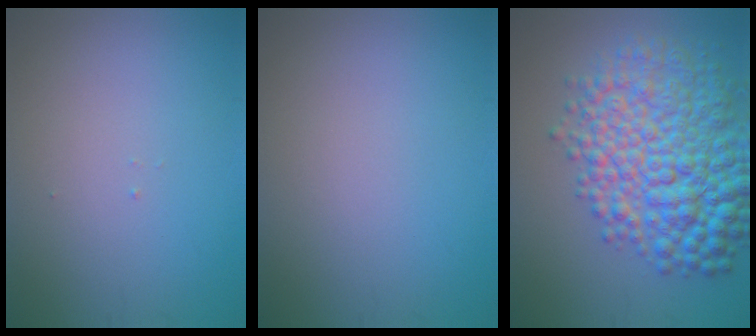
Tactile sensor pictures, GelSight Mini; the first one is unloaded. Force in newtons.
{"total": 0.0}
{"total": 9.7, "press": 9.7, "slide": 0.1}